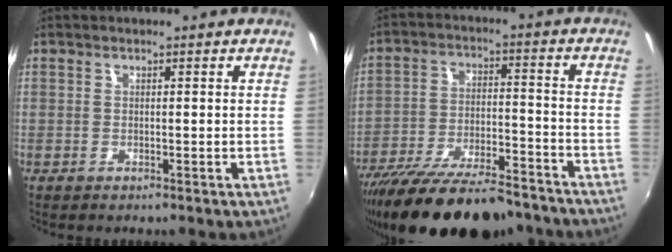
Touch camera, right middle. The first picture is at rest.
{"total": 22.4, "force": [-18.5, 6.2, 11.0], "torque": [-0.202, -0.038, -0.277]}